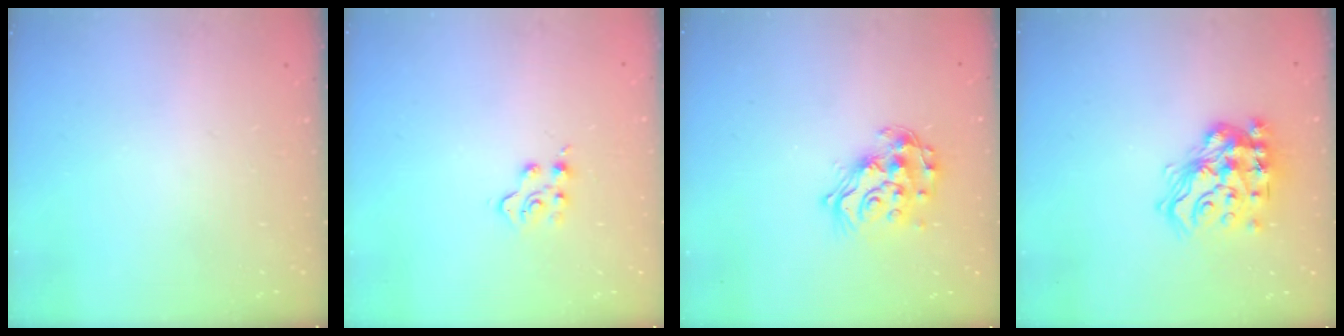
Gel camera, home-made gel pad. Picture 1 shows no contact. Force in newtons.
{"total": 4.2, "press": 4.2, "slide": 0.5}
{"total": 15.6, "press": 15.5, "slide": 1.2}
{"total": 16.8, "press": 16.8, "slide": 1.0}